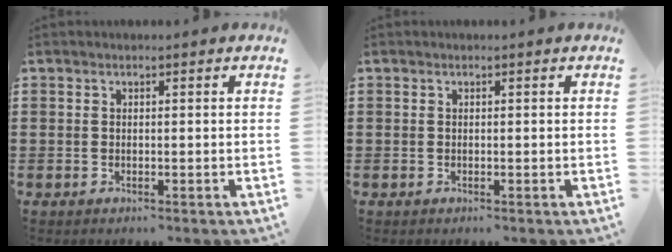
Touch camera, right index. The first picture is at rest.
{"total": 0.0}